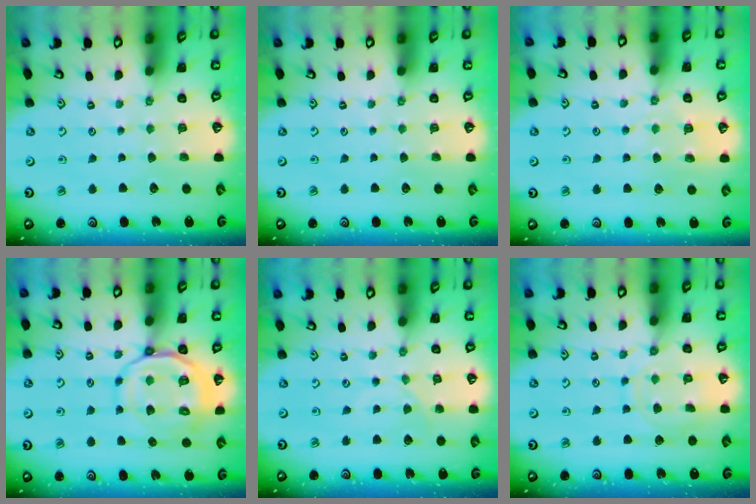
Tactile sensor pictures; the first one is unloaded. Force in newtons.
{"total": 0.0}
{"total": 6.1, "press": 6.1, "slide": 0.6}
{"total": 13.2, "press": 13.1, "slide": 1.8}
{"total": 0.6, "press": 0.5, "slide": 0.2}
{"total": 11.0, "press": 11.0, "slide": 0.8}